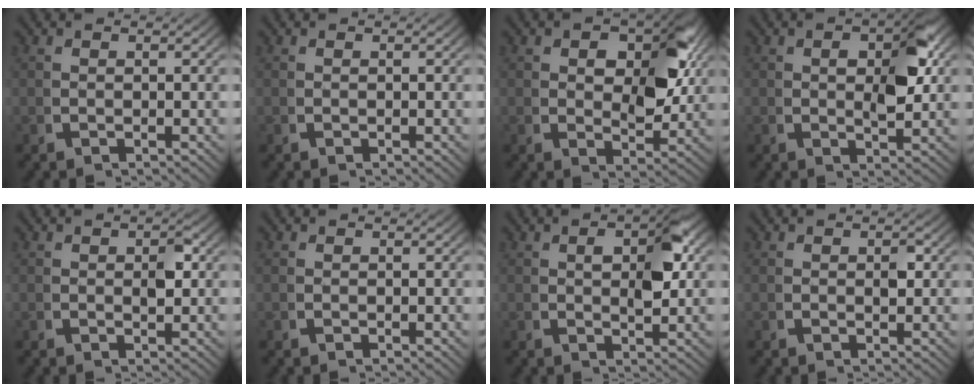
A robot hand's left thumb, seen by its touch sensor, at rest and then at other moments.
{"total": 0.0}
{"total": 7.0, "force": [1.8, 3.7, 5.6], "torque": [-0.070, -0.006, 0.032]}
{"total": 4.7, "force": [1.1, 1.3, 4.4], "torque": [-0.046, 0.013, 0.012]}
{"total": 1.5, "force": [0.4, 0.1, 1.4], "torque": [-0.007, 0.011, 0.003]}
{"total": 0.0}
{"total": 4.0, "force": [1.0, 0.6, 3.8], "torque": [-0.037, 0.019, 0.011]}
{"total": 1.0, "force": [0.3, 0.1, 0.9], "torque": [0.002, 0.008, 0.002]}